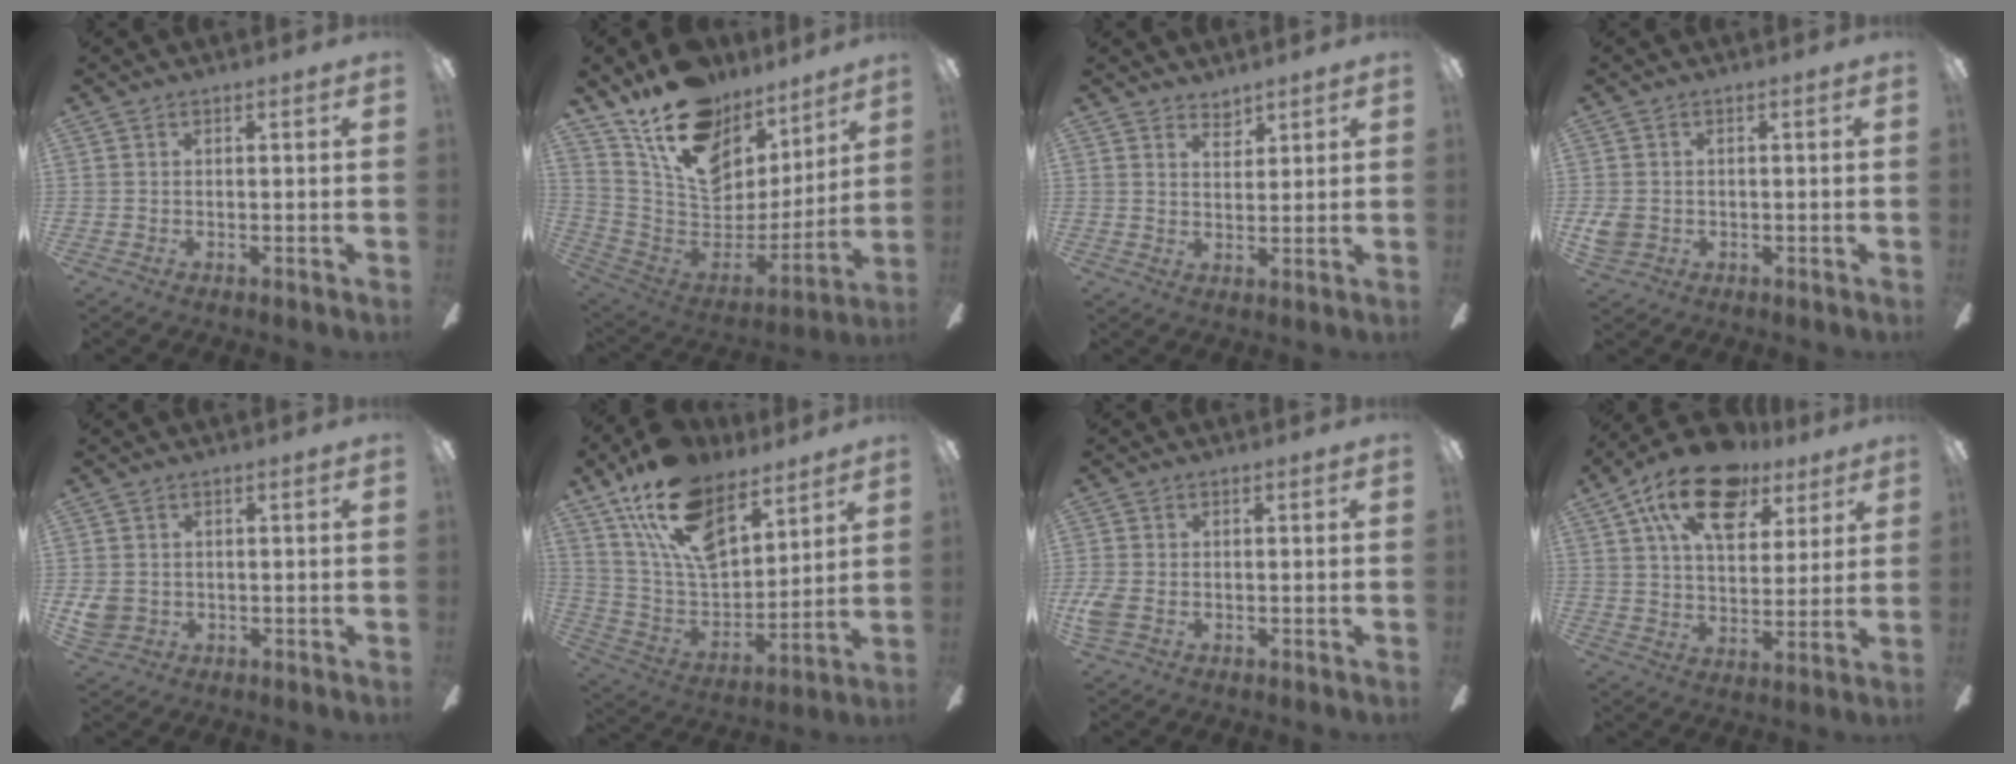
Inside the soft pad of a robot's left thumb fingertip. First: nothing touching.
{"total": 18.6, "force": [12.2, 11.0, 8.7], "torque": [-0.159, -0.083, 0.224]}
{"total": 3.6, "force": [3.2, 1.4, 0.5], "torque": [-0.002, -0.019, 0.057]}
{"total": 3.7, "force": [-0.3, 3.2, 1.8], "torque": [-0.030, 0.003, -0.005]}
{"total": 3.9, "force": [0.0, 3.6, 1.6], "torque": [-0.029, 0.004, 0.002]}
{"total": 20.3, "force": [13.1, 10.4, 11.3], "torque": [-0.217, -0.069, 0.239]}
{"total": 4.0, "force": [-0.9, 2.8, 2.8], "torque": [-0.065, 0.001, -0.017]}
{"total": 18.6, "force": [10.8, 9.9, 11.5], "torque": [-0.190, -0.038, 0.188]}